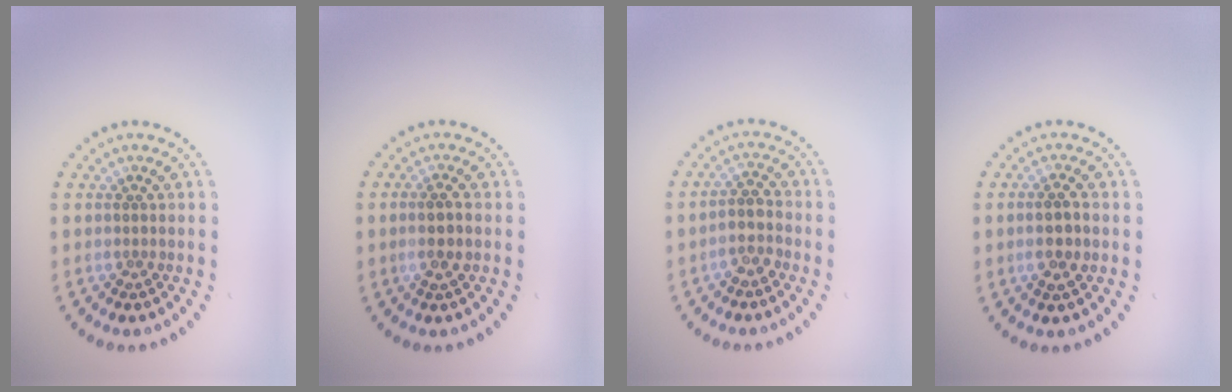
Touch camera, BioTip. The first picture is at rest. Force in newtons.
{"total": 1.5, "press": 1.3, "slide": 0.6}
{"total": 2.2, "press": 2.0, "slide": 0.9}
{"total": 1.9, "press": 1.9, "slide": 0.5}